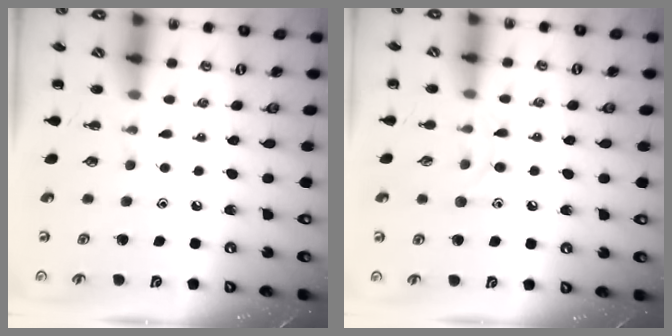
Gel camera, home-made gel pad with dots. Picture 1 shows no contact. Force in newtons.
{"total": 6.6, "press": 6.4, "slide": 1.3}